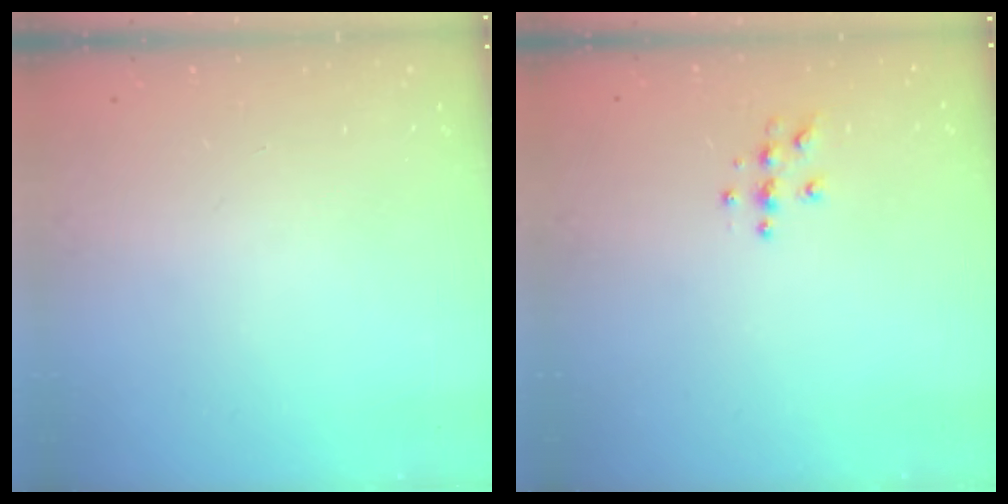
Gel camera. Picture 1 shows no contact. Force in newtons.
{"total": 4.0, "press": 3.9, "slide": 0.4}